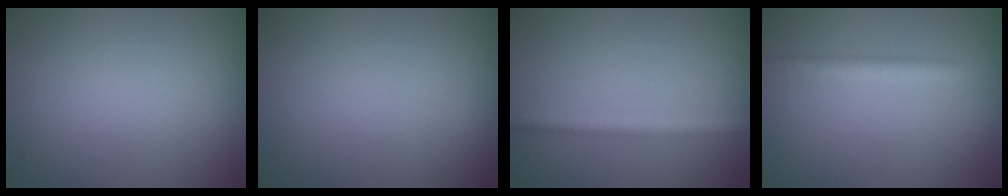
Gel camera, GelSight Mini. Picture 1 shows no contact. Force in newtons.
{"total": 0.0}
{"total": 2.4, "press": 2.4, "slide": 0.2}
{"total": 1.8, "press": 1.8, "slide": 0.1}